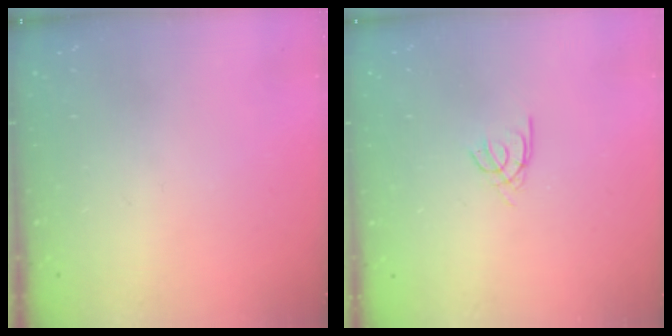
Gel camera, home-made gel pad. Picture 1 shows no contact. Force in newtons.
{"total": 2.2, "press": 2.2, "slide": 0.2}